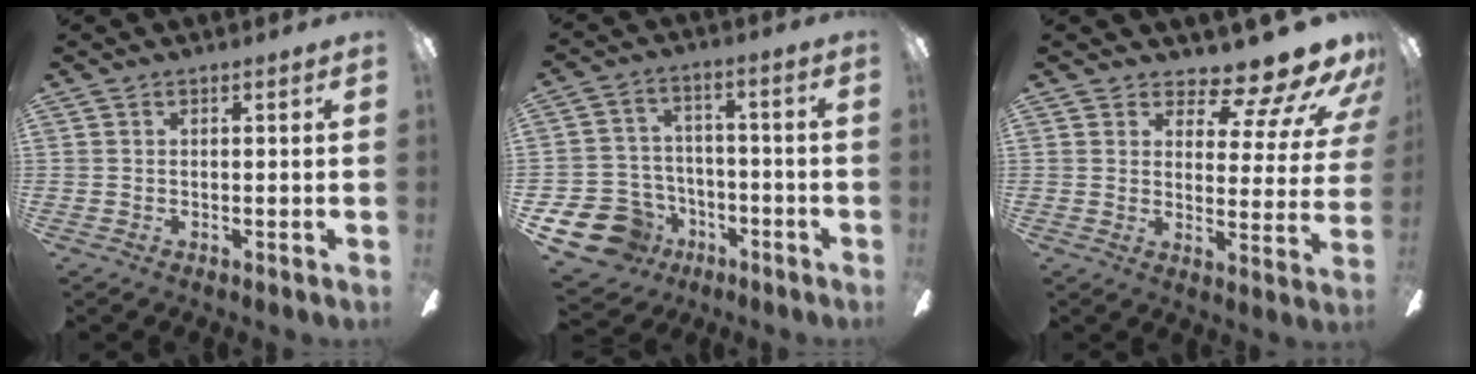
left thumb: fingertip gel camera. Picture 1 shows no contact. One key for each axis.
{"total": 13.7, "fx": -7.7, "fy": 10.1, "fz": 5.3, "tx": -0.134, "ty": 0.053, "tz": -0.130}
{"total": 12.9, "fx": 10.3, "fy": 4.1, "fz": 6.7, "tx": -0.094, "ty": -0.086, "tz": 0.174}